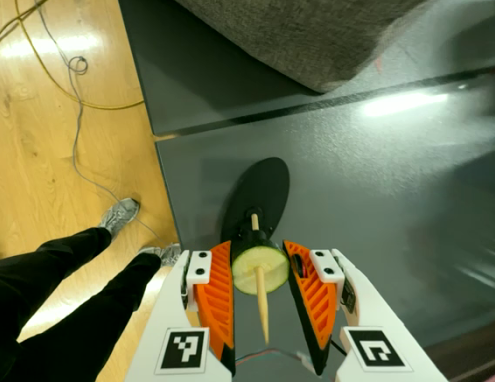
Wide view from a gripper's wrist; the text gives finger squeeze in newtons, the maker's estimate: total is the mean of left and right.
{"total": 9.9, "left": 9.5, "right": 10.3}